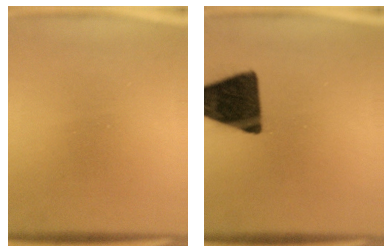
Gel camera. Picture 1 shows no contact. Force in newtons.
{"total": 17.0}